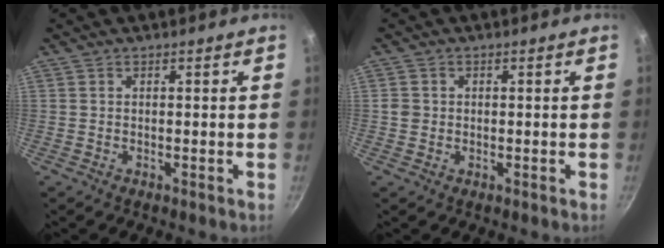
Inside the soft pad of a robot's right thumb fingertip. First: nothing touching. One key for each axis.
{"total": 1.9, "fx": -0.1, "fy": 1.8, "fz": 0.6, "tx": -0.006, "ty": 0.007, "tz": -0.002}